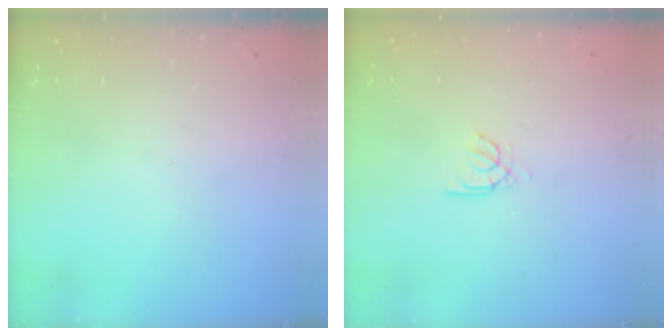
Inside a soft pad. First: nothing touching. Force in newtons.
{"total": 2.4, "press": 2.4, "slide": 0.3}